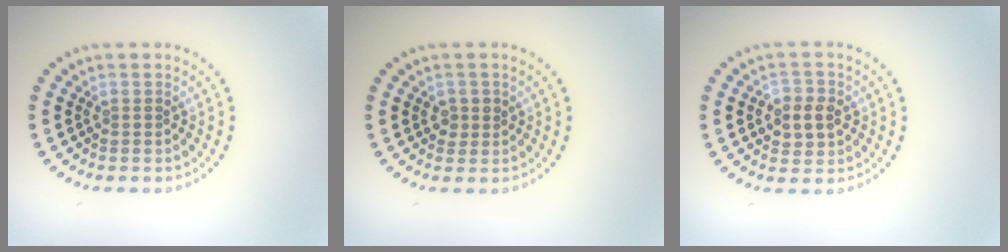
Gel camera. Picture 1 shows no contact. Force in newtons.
{"total": 1.3, "press": 1.2, "slide": 0.3}
{"total": 2.8, "press": 2.8, "slide": 0.4}